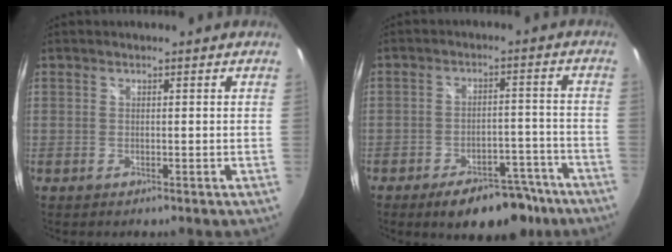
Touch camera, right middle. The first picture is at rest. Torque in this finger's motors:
{"motor_torque": [1.46, -0.68, 0.94, 0.21]}